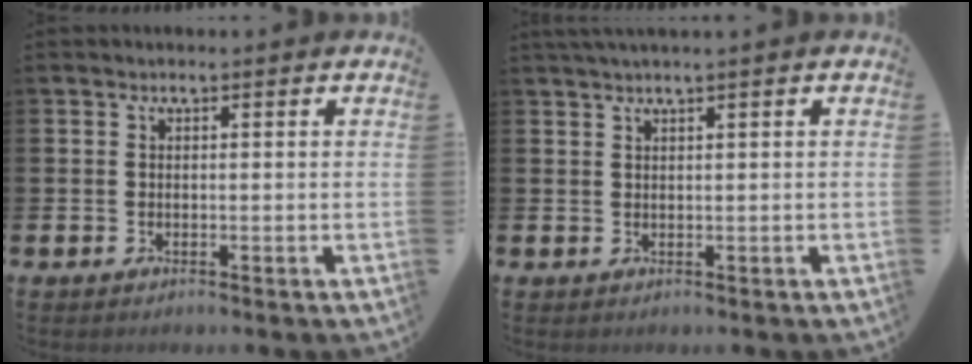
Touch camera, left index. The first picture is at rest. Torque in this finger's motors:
{"motor_torque": [0.14, -0.49, 0.49, 0.17]}